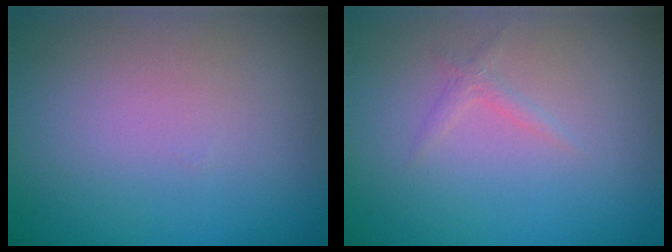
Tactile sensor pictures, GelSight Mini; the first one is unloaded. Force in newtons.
{"total": 0.8, "press": 0.8, "slide": 0.0}